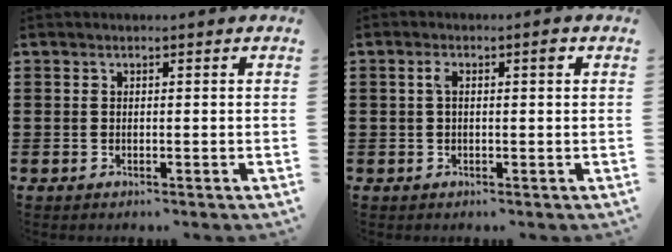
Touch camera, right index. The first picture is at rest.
{"total": 2.4, "force": [0.5, 0.6, 2.3], "torque": [-0.045, 0.005, 0.005]}